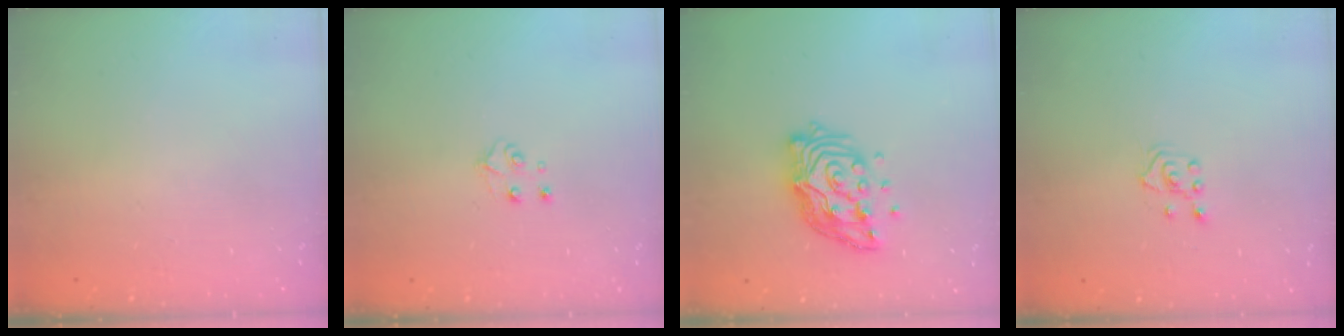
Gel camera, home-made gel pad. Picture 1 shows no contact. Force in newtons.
{"total": 4.1, "press": 4.0, "slide": 0.5}
{"total": 13.5, "press": 13.5, "slide": 1.2}
{"total": 3.0, "press": 2.9, "slide": 0.7}